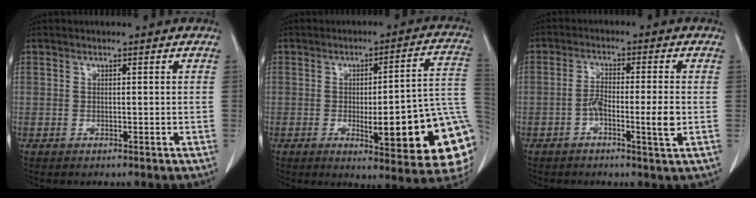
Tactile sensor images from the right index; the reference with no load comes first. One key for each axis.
{"total": 19.7, "fx": -4.5, "fy": 3.3, "fz": 18.9, "tx": -0.156, "ty": 0.014, "tz": -0.042}
{"total": 5.6, "fx": -1.7, "fy": 0.4, "fz": 5.3, "tx": -0.097, "ty": 0.001, "tz": -0.028}